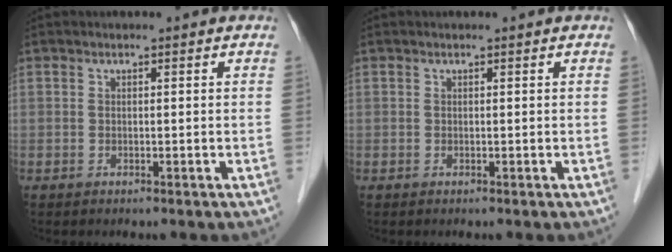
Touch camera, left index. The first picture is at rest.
{"total": 0.0}